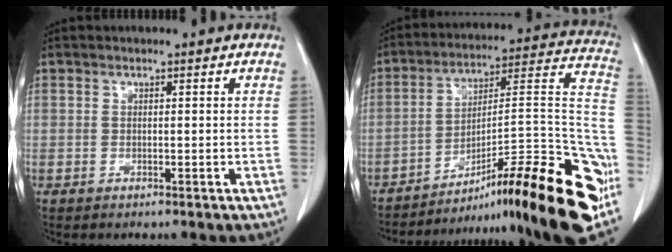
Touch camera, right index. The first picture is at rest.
{"total": 30.0, "force": [-18.2, 2.8, 23.6], "torque": [-0.227, 0.003, -0.269]}